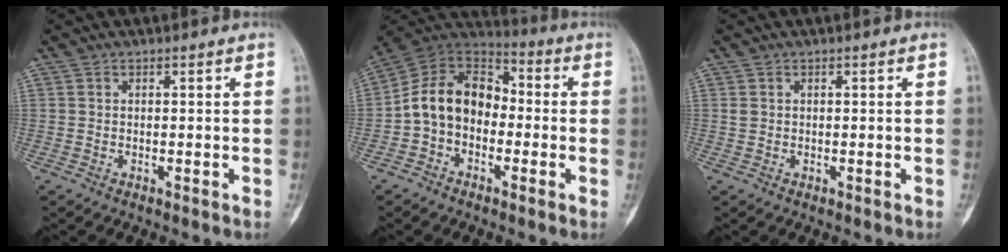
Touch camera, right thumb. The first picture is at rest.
{"total": 13.3, "force": [-2.0, 9.9, 8.6], "torque": [-0.130, 0.053, -0.051]}
{"total": 0.9, "force": [0.2, 0.8, 0.4], "torque": [-0.005, 0.004, 0.005]}